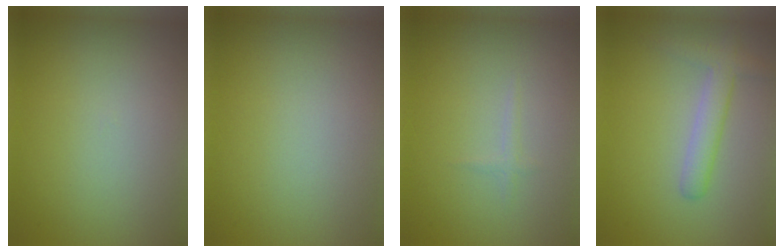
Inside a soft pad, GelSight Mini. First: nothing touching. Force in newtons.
{"total": 0.0}
{"total": 0.6, "press": 0.6, "slide": 0.0}
{"total": 2.7, "press": 2.7, "slide": 0.1}